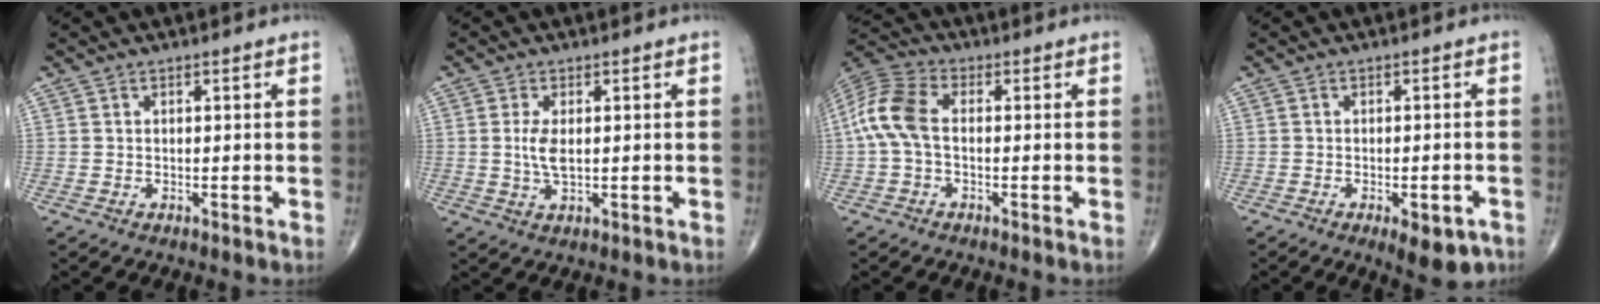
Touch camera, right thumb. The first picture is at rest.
{"total": 4.1, "force": [0.3, 1.9, 3.7], "torque": [-0.078, -0.006, 0.010]}
{"total": 9.4, "force": [-0.2, 5.5, 7.6], "torque": [-0.172, 0.026, -0.013]}
{"total": 6.6, "force": [-3.4, 2.6, 5.0], "torque": [-0.057, 0.008, -0.039]}